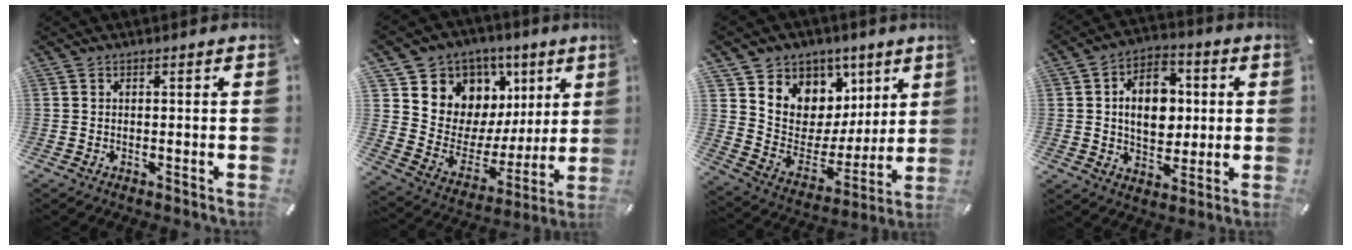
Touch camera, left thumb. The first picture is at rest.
{"total": 10.2, "force": [4.6, 9.1, 1.3], "torque": [-0.019, -0.070, 0.093]}
{"total": 8.7, "force": [4.5, 7.5, -0.3], "torque": [-0.002, -0.068, 0.087]}
{"total": 12.3, "force": [1.0, 9.2, 8.1], "torque": [-0.134, 0.011, 0.018]}